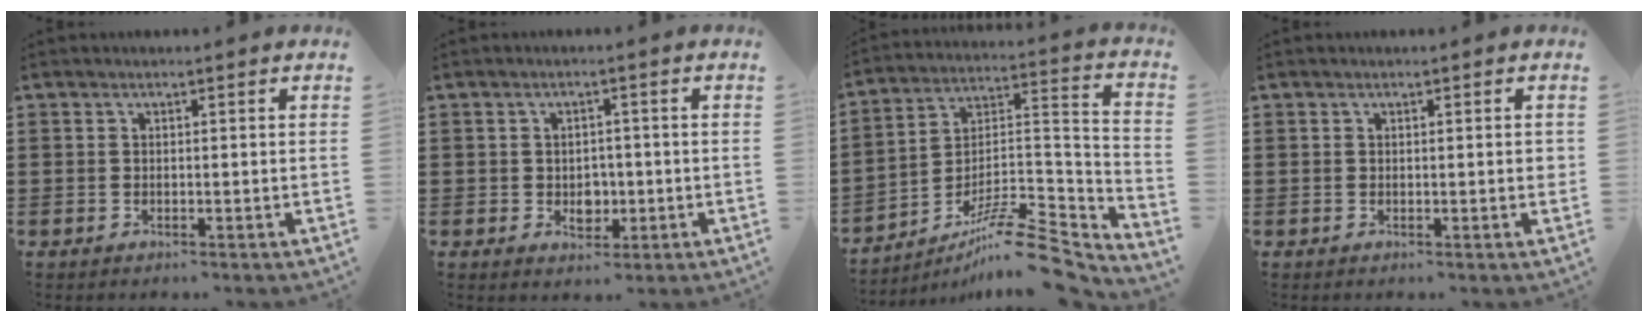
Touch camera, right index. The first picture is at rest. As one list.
[{"total": 2.8, "force": [-0.5, 2.3, 1.6], "torque": [-0.021, -0.002, -0.015]}, {"total": 10.9, "force": [-8.7, 2.5, 6.0], "torque": [-0.093, 0.021, -0.165]}, {"total": 0.9, "force": [0.2, 0.2, 0.8], "torque": [-0.017, 0.003, 0.002]}]